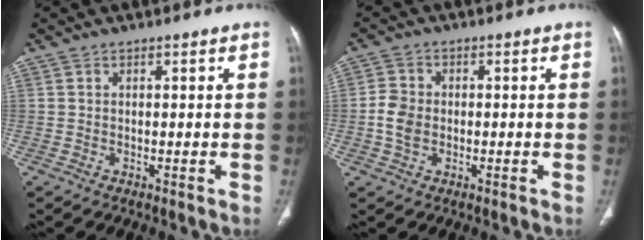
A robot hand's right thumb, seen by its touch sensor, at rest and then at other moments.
{"total": 4.6, "force": [-0.7, 3.5, 2.9], "torque": [-0.056, 0.008, -0.017]}